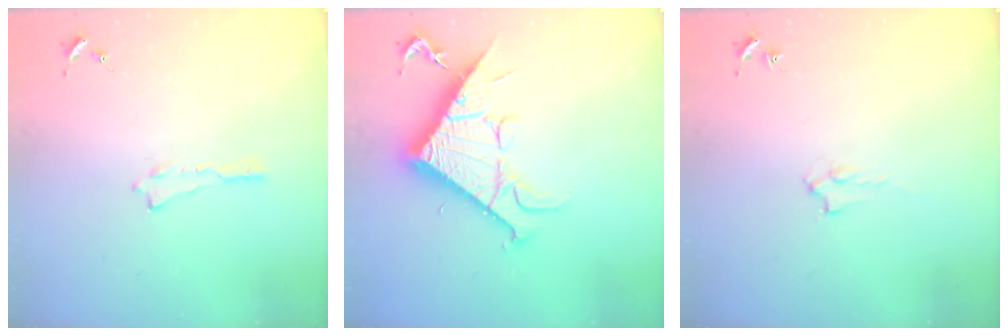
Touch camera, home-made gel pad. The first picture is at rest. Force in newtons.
{"total": 13.0, "press": 13.0, "slide": 0.2}
{"total": 1.4, "press": 1.4, "slide": 0.2}